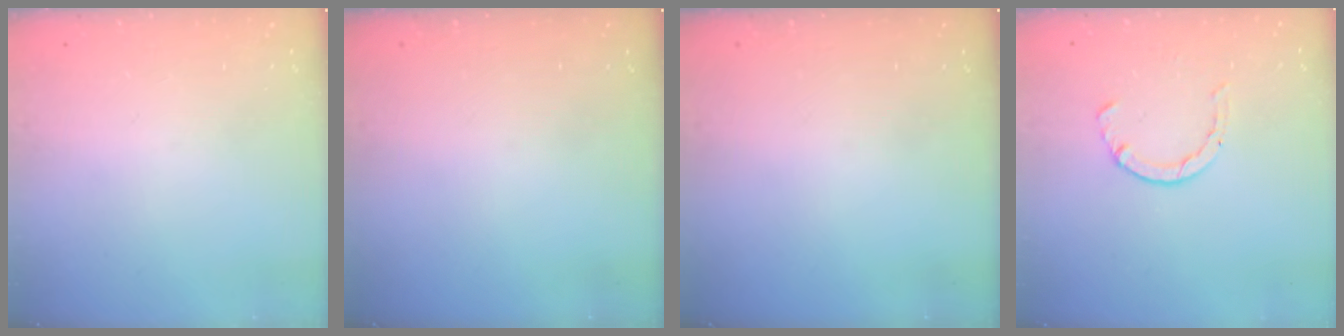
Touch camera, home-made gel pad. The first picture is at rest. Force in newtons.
{"total": 0.0}
{"total": 0.0}
{"total": 2.1, "press": 2.1, "slide": 0.5}